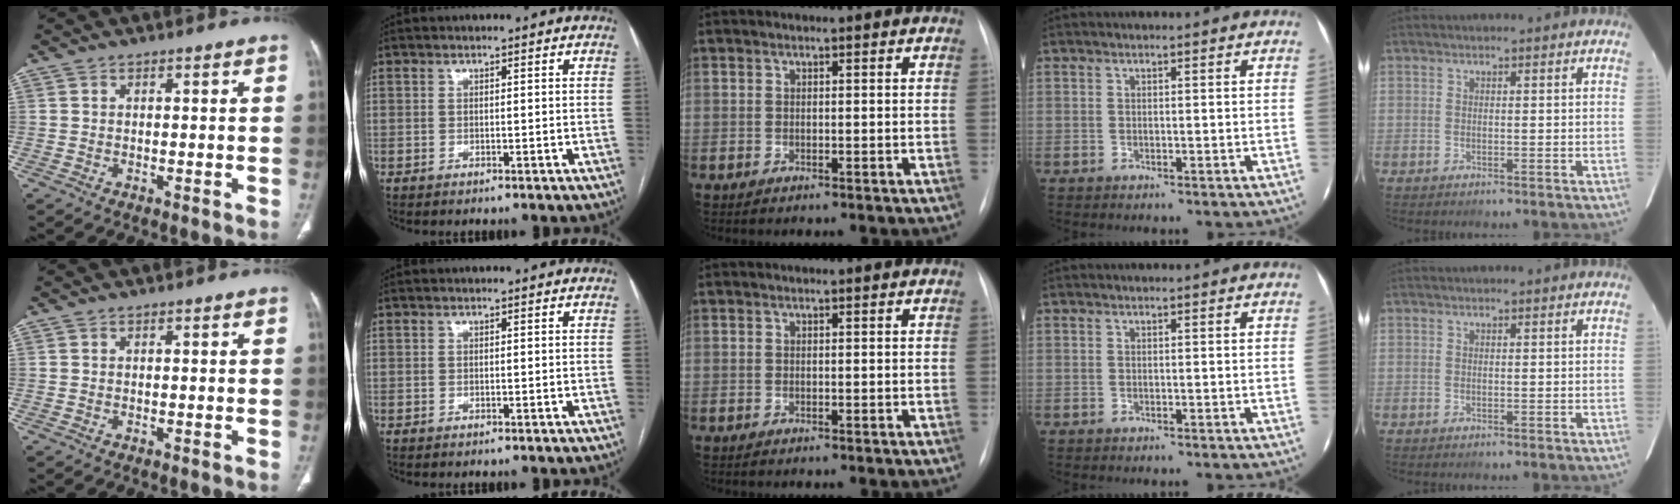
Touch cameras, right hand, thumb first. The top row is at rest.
{}